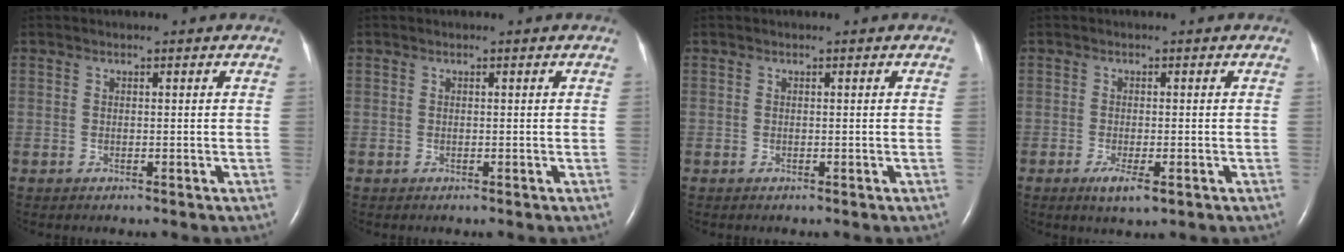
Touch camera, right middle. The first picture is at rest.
{"total": 0.0}
{"total": 0.0}
{"total": 3.2, "force": [-1.6, 0.7, 2.7], "torque": [-0.050, -0.006, -0.023]}